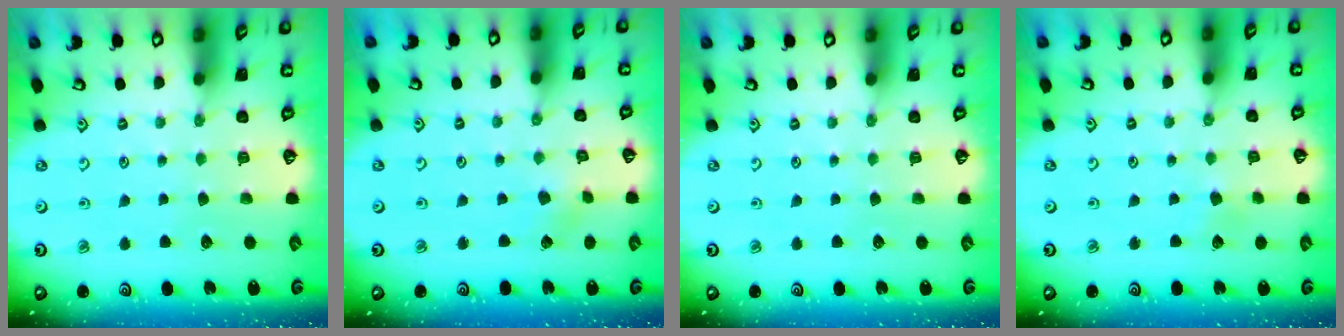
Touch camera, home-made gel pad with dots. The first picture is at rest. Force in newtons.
{"total": 1.8, "press": 1.7, "slide": 0.6}
{"total": 0.0}
{"total": 2.8, "press": 2.8, "slide": 0.3}